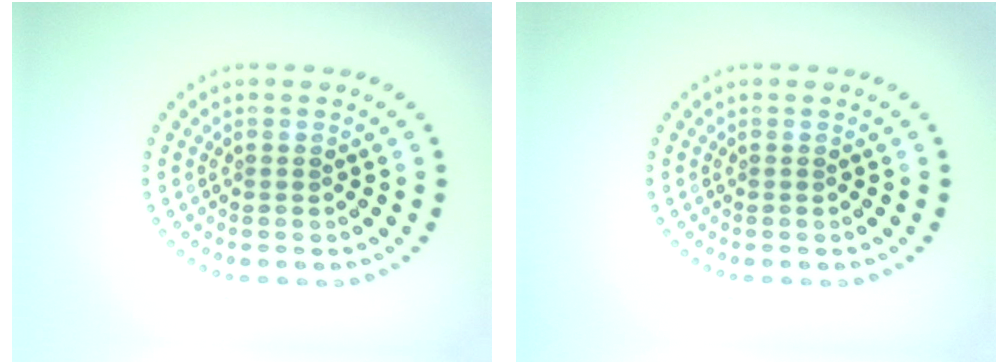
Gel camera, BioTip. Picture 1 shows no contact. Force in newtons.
{"total": 0.0}